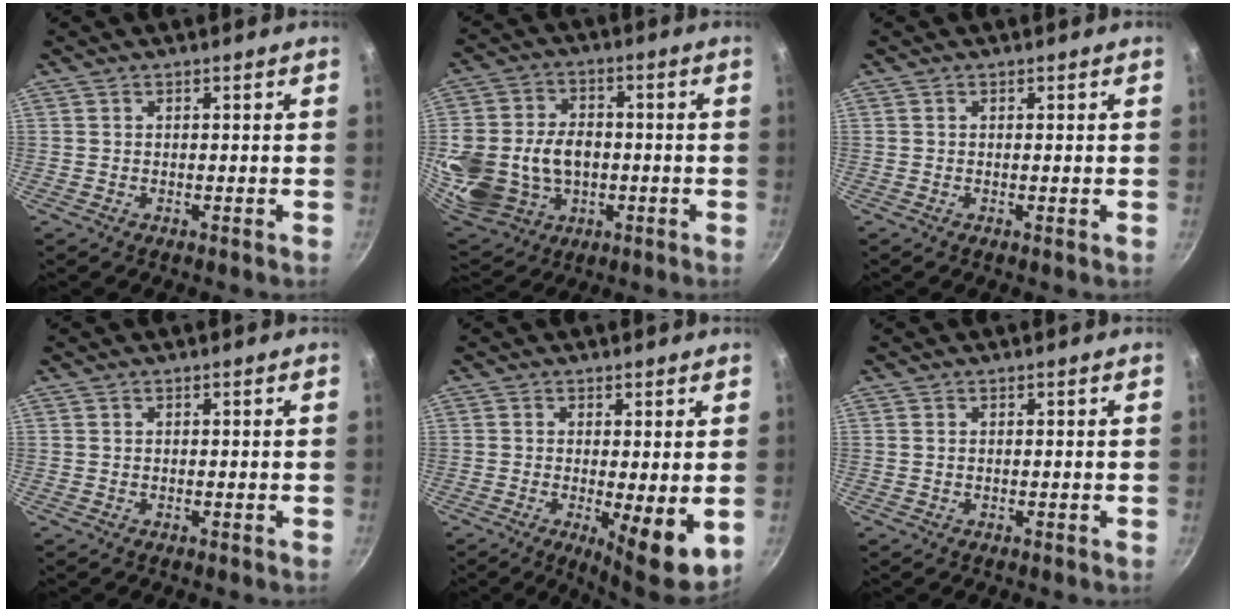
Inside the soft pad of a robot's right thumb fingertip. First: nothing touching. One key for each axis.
{"total": 22.4, "fx": -1.9, "fy": 17.4, "fz": 13.9, "tx": -0.309, "ty": 0.020, "tz": -0.015}
{"total": 0.0}
{"total": 0.0}
{"total": 8.5, "fx": -1.1, "fy": 2.1, "fz": 8.2, "tx": -0.108, "ty": -0.018, "tz": -0.007}
{"total": 0.0}